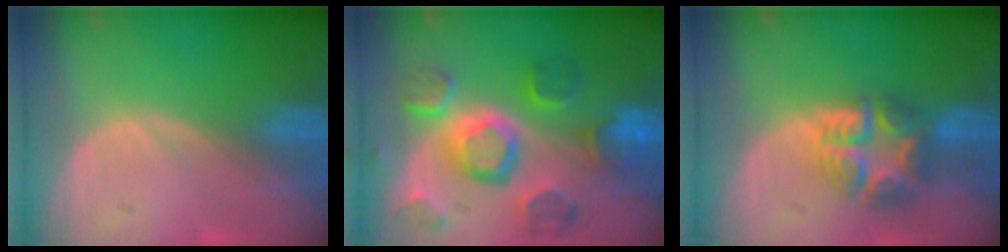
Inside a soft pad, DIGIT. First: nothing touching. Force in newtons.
{"total": 11.7, "press": 10.2, "slide": 5.7}
{"total": 7.7, "press": 6.7, "slide": 3.7}